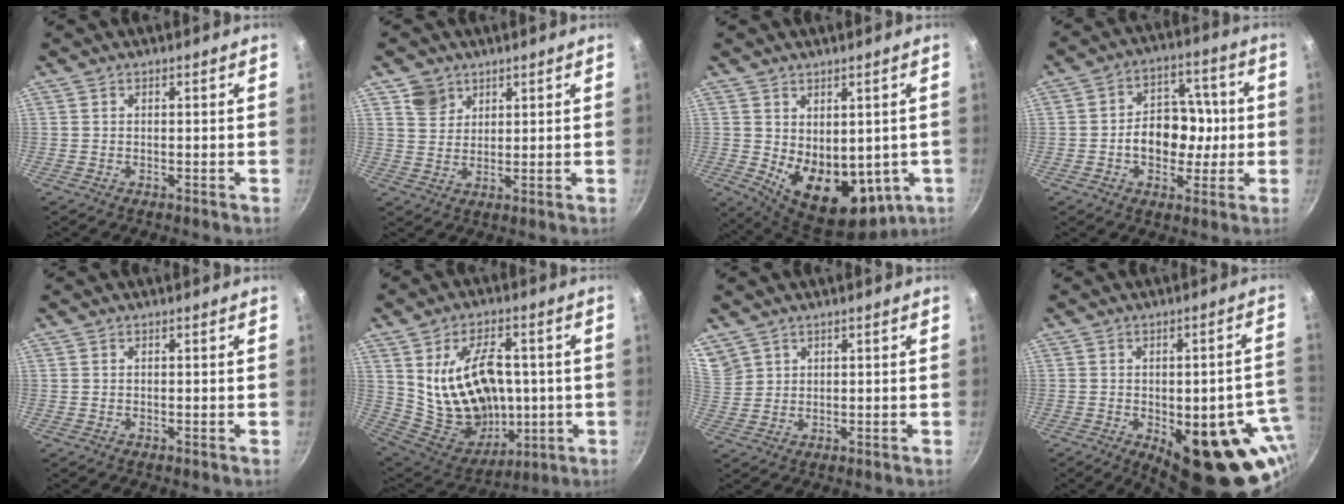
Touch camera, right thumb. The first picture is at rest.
{"total": 4.8, "force": [2.9, 3.7, 1.2], "torque": [0.002, -0.005, 0.055]}
{"total": 14.9, "force": [-0.6, 9.9, 11.1], "torque": [-0.144, -0.032, 0.025]}
{"total": 12.2, "force": [-1.1, 9.1, 8.0], "torque": [-0.074, 0.020, -0.027]}
{"total": 0.0}
{"total": 21.0, "force": [1.9, 14.1, 15.4], "torque": [-0.229, -0.012, 0.062]}
{"total": 6.8, "force": [4.6, 4.7, 1.8], "torque": [-0.025, 0.007, 0.105]}
{"total": 21.0, "force": [-6.9, 8.8, 17.8], "torque": [-0.162, 0.005, -0.077]}